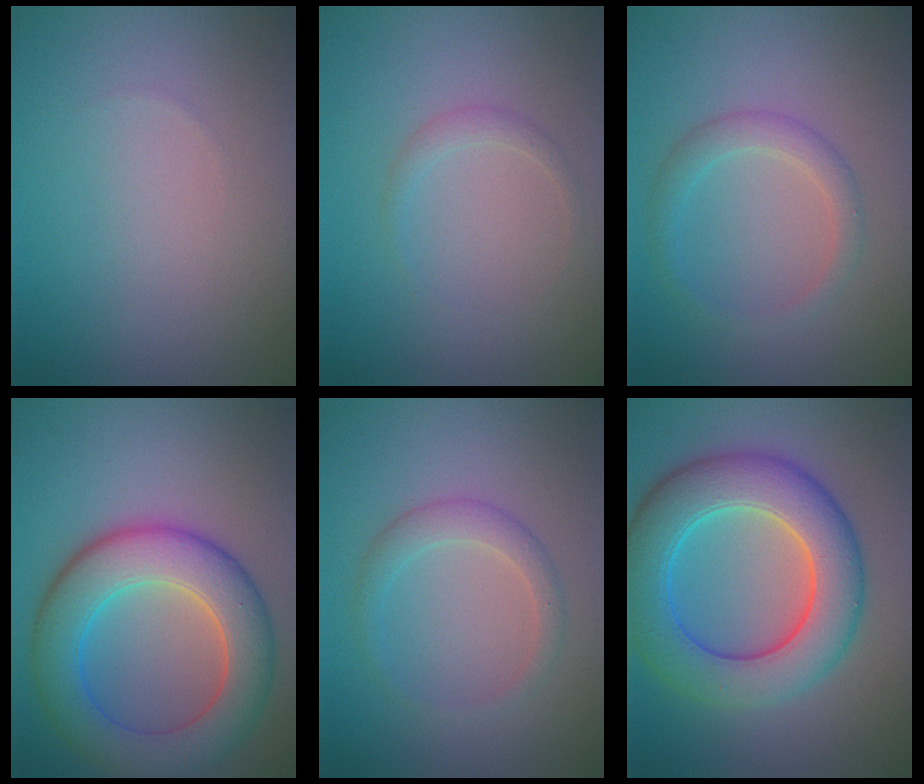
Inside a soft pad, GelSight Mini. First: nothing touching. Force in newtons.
{"total": 1.0, "press": 1.0, "slide": 0.1}
{"total": 2.1, "press": 2.1, "slide": 0.0}
{"total": 8.3, "press": 8.3, "slide": 0.1}
{"total": 2.1, "press": 2.1, "slide": 0.1}
{"total": 9.0, "press": 9.0, "slide": 0.2}